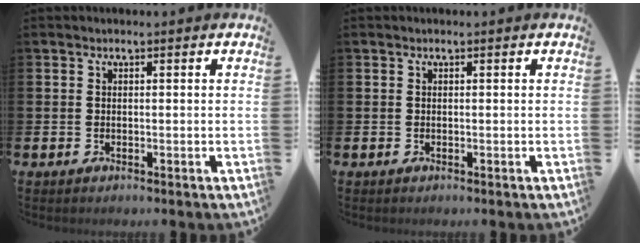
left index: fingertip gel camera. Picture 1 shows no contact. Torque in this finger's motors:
{"motor_torque": [-0.08, 0.00, 0.00, 0.00]}